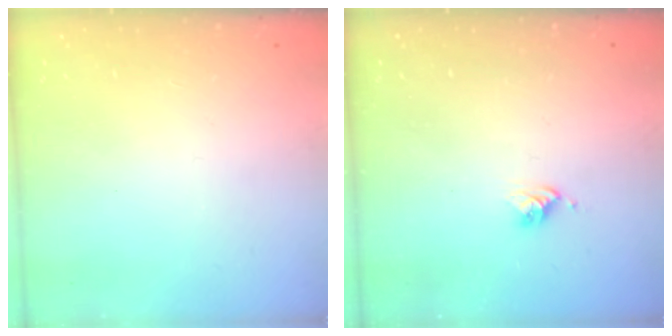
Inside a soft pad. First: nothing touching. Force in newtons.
{"total": 3.7, "press": 3.6, "slide": 0.5}